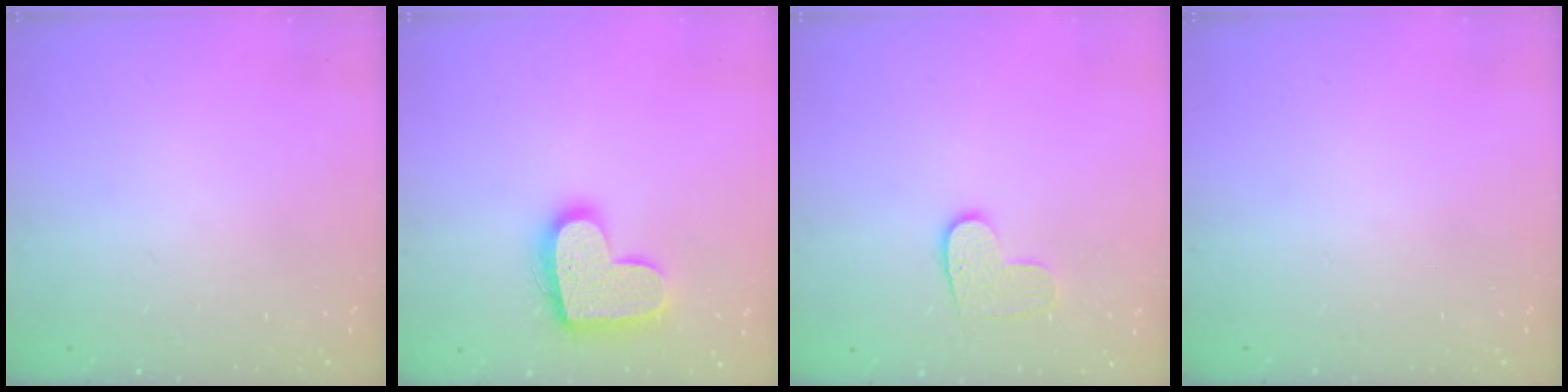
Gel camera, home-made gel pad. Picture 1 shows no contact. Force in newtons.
{"total": 15.6, "press": 15.6, "slide": 0.8}
{"total": 6.4, "press": 6.4, "slide": 0.3}
{"total": 0.0}